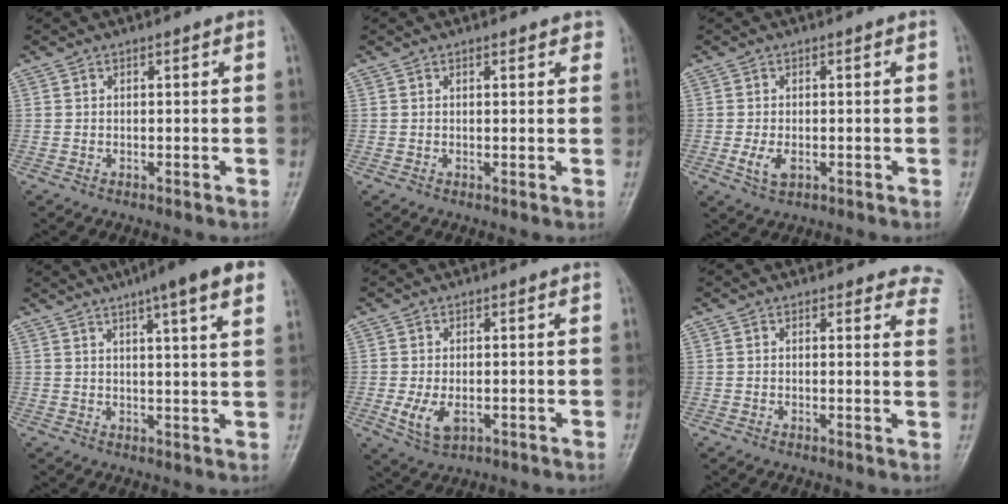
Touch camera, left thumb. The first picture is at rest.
{"total": 2.1, "force": [1.7, 0.7, 1.1], "torque": [0.002, 0.000, 0.016]}
{"total": 3.2, "force": [-0.5, 1.7, 2.7], "torque": [-0.051, -0.002, -0.003]}
{"total": 13.6, "force": [8.4, 1.8, 10.6], "torque": [-0.138, -0.011, 0.103]}
{"total": 4.9, "force": [-0.7, 2.7, 4.0], "torque": [-0.074, -0.008, -0.003]}
{"total": 8.0, "force": [7.4, 2.7, 1.1], "torque": [0.041, -0.030, 0.045]}